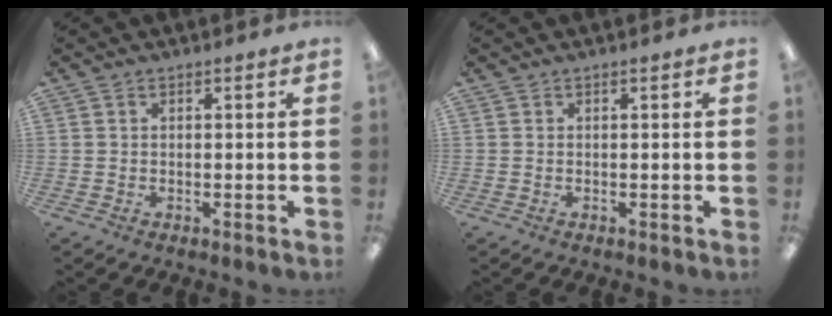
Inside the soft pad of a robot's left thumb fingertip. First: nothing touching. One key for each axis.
{"total": 0.0}